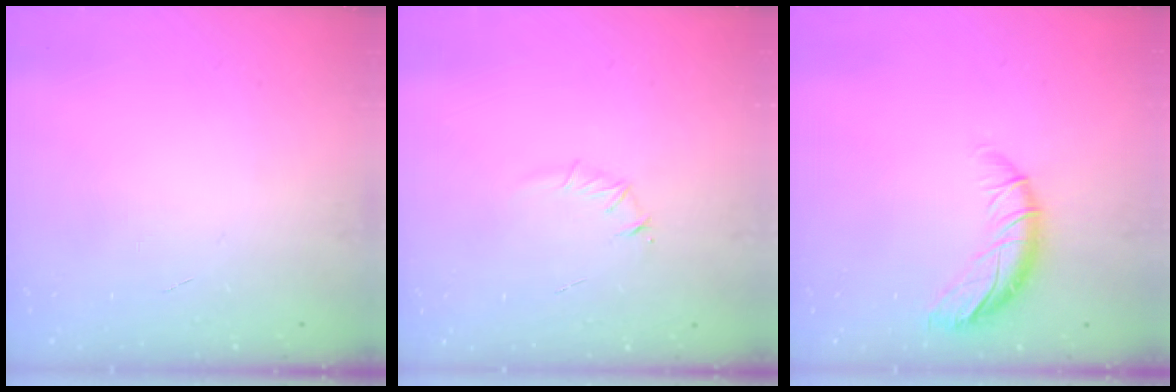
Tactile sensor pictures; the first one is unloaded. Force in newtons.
{"total": 4.0, "press": 3.8, "slide": 1.2}
{"total": 9.9, "press": 9.9, "slide": 0.8}